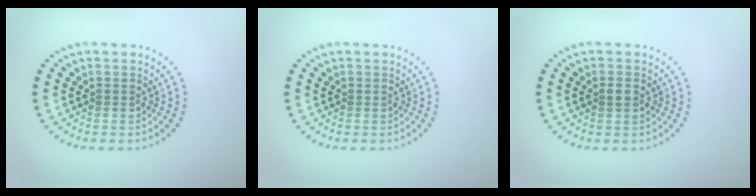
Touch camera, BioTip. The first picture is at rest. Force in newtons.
{"total": 0.0}
{"total": 1.1, "press": 1.1, "slide": 0.3}